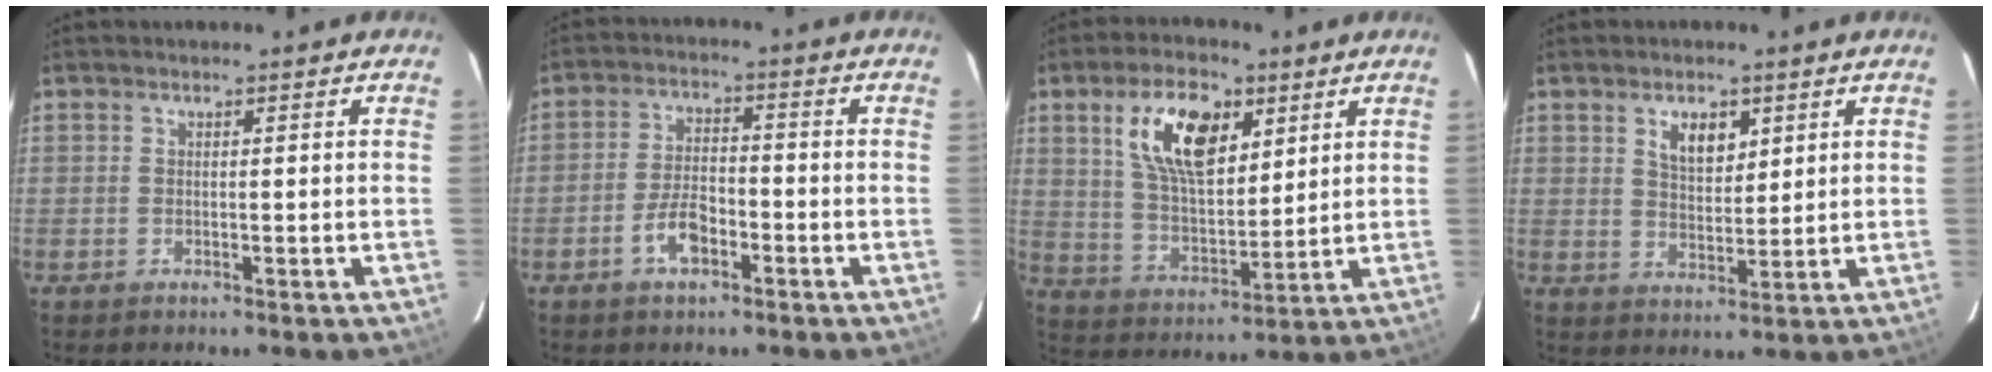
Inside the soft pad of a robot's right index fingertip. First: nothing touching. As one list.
[{"total": 6.0, "force": [-3.2, 2.8, 4.3], "torque": [-0.091, 0.007, -0.054]}, {"total": 14.3, "force": [6.4, 7.1, 10.6], "torque": [-0.184, 0.013, 0.123]}, {"total": 5.7, "force": [2.8, 3.1, 3.9], "torque": [-0.064, 0.006, 0.052]}]